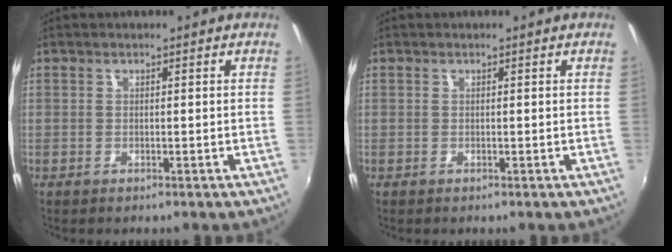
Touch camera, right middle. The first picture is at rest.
{"total": 0.0}